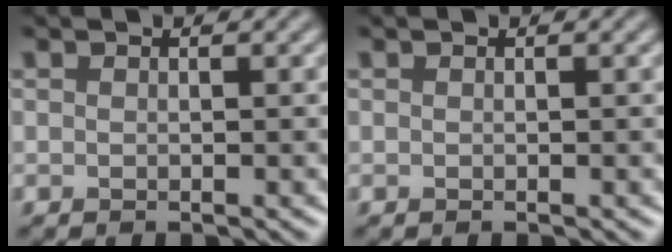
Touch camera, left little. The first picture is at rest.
{"total": 0.0}